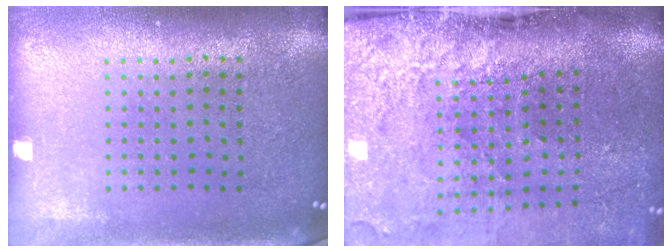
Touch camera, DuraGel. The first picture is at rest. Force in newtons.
{"total": 4.7, "press": 3.6, "slide": 3.0}